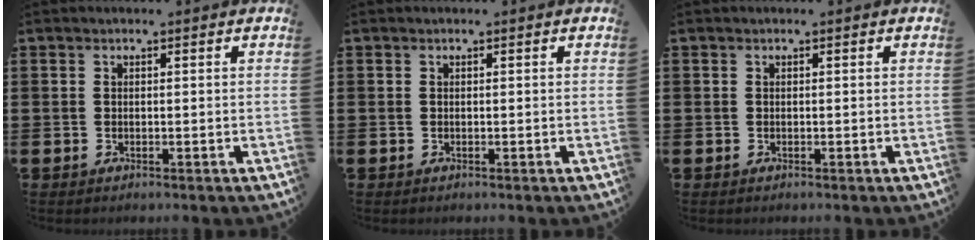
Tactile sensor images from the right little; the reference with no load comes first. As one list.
[{"total": 0.0}, {"total": 0.0}]